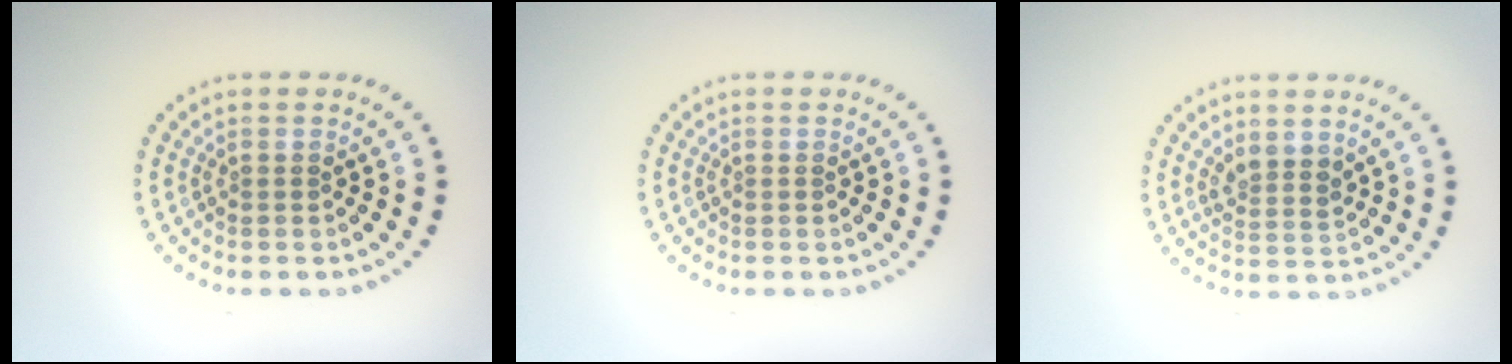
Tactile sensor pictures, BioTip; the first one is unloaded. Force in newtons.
{"total": 0.0}
{"total": 2.1, "press": 1.6, "slide": 1.3}